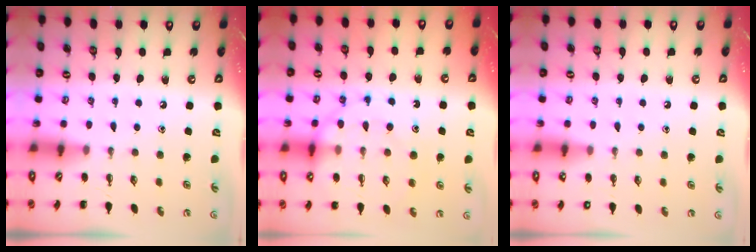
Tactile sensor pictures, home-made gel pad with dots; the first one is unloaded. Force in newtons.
{"total": 13.8, "press": 13.7, "slide": 1.7}
{"total": 2.3, "press": 2.2, "slide": 0.7}